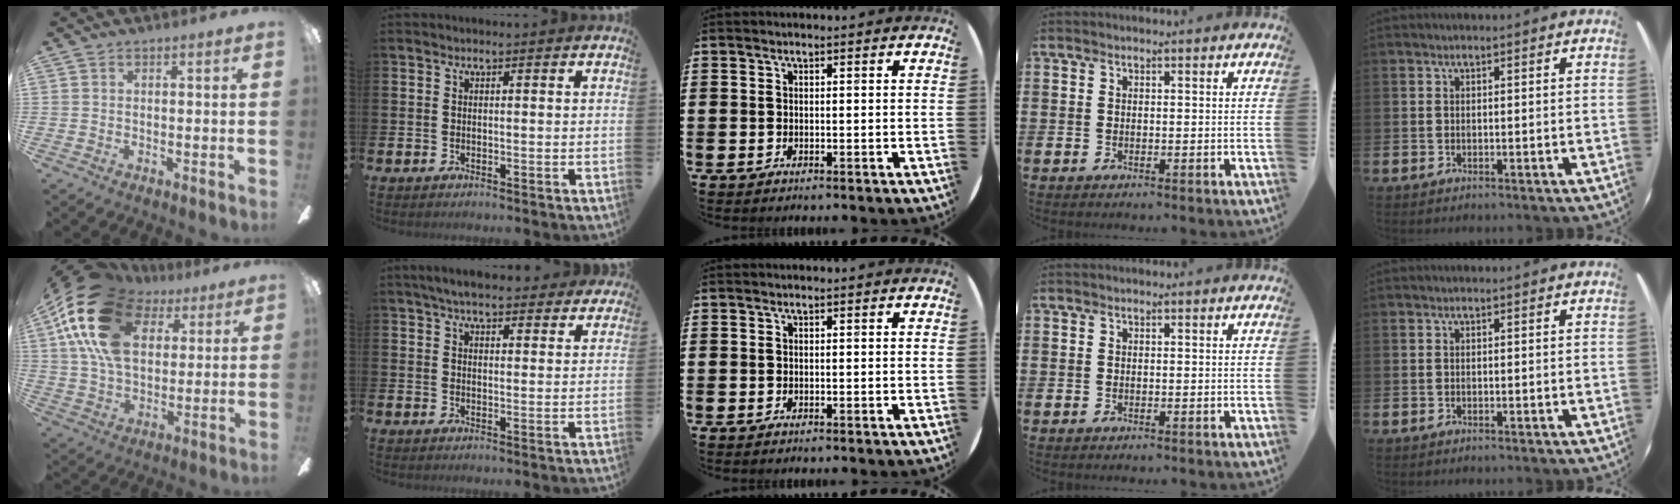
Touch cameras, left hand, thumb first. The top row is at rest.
{"thumb": {"total": 23.2, "force": [9.3, 15.1, 15.0], "torque": [-0.320, -0.022, 0.161]}, "index": {"total": 5.5, "force": [5.2, 1.2, 1.6], "torque": [-0.038, -0.016, 0.094]}}